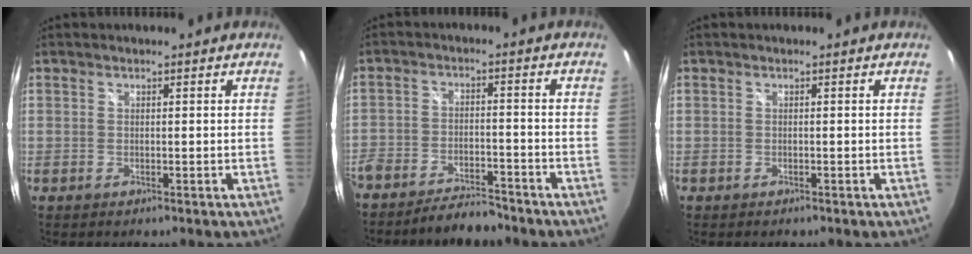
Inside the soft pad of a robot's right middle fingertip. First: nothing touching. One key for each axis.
{"total": 9.6, "fx": -8.5, "fy": 3.0, "fz": 3.5, "tx": -0.095, "ty": 0.000, "tz": -0.133}
{"total": 0.6, "fx": -0.5, "fy": 0.4, "fz": 0.0, "tx": -0.004, "ty": -0.002, "tz": -0.009}